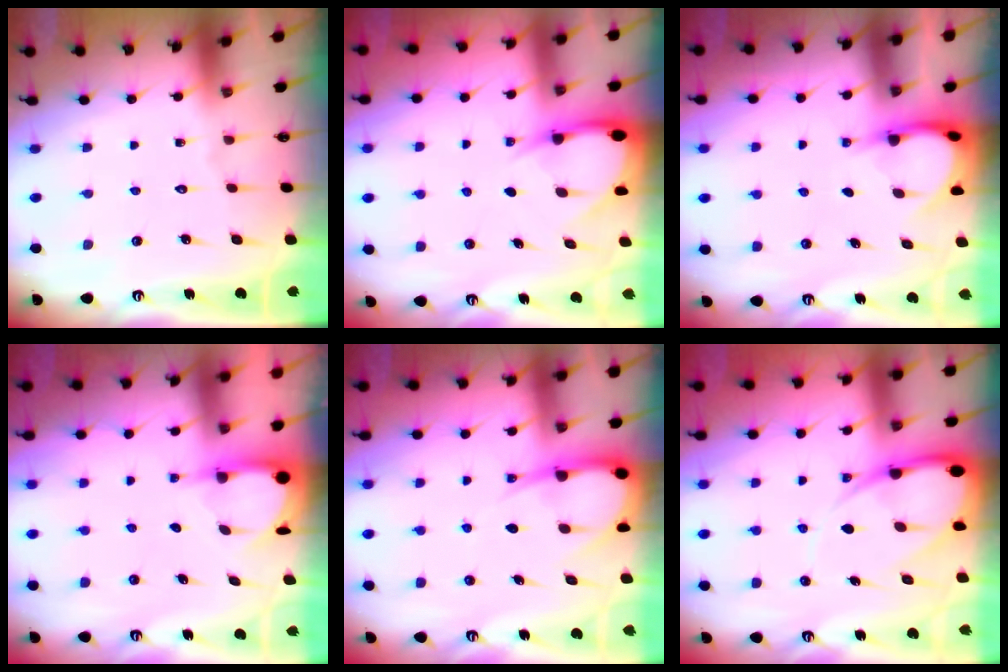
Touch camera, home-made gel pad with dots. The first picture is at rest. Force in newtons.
{"total": 5.0, "press": 5.0, "slide": 0.8}
{"total": 3.8, "press": 3.8, "slide": 0.4}
{"total": 3.9, "press": 3.9, "slide": 0.3}
{"total": 7.7, "press": 7.6, "slide": 0.9}
{"total": 12.3, "press": 12.2, "slide": 1.3}